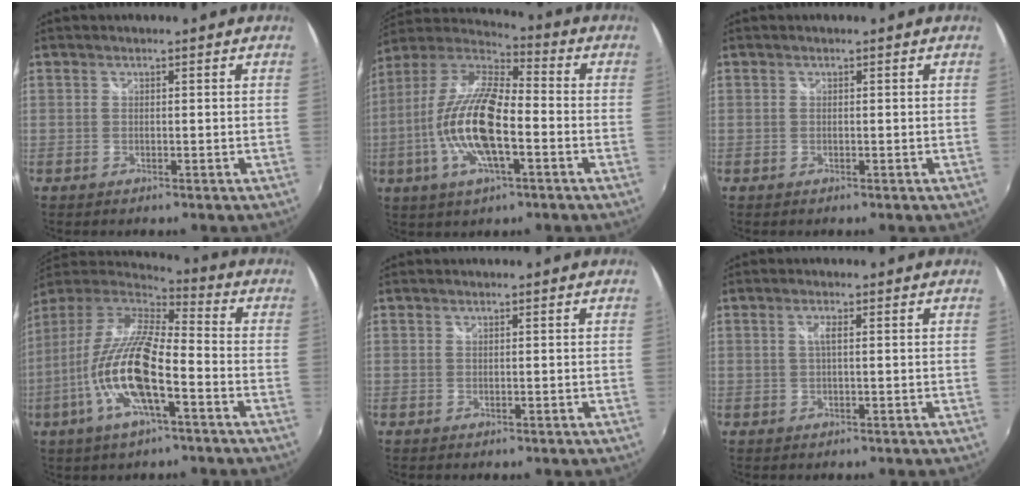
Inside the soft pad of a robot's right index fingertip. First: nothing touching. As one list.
[{"total": 17.4, "force": [-4.4, 5.8, 15.9], "torque": [-0.318, -0.003, -0.093]}, {"total": 0.0}, {"total": 18.4, "force": [-6.7, 4.9, 16.5], "torque": [-0.320, -0.020, -0.134]}, {"total": 0.0}, {"total": 1.3, "force": [0.2, -0.1, 1.2], "torque": [-0.023, 0.000, 0.002]}]